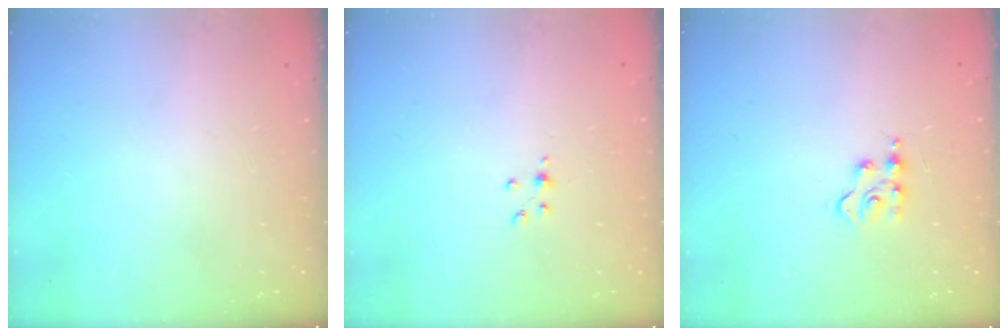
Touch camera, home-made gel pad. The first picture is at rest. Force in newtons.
{"total": 2.4, "press": 2.4, "slide": 0.3}
{"total": 4.3, "press": 4.2, "slide": 0.7}